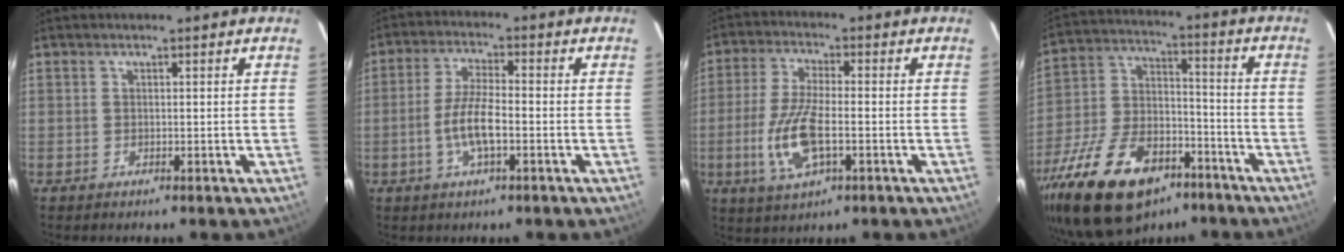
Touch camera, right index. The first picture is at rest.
{"total": 7.1, "force": [-2.1, 1.9, 6.5], "torque": [-0.132, 0.000, -0.043]}
{"total": 10.5, "force": [-2.8, 3.6, 9.4], "torque": [-0.202, -0.007, -0.054]}
{"total": 25.4, "force": [-15.6, 13.5, 14.8], "torque": [-0.310, -0.008, -0.249]}